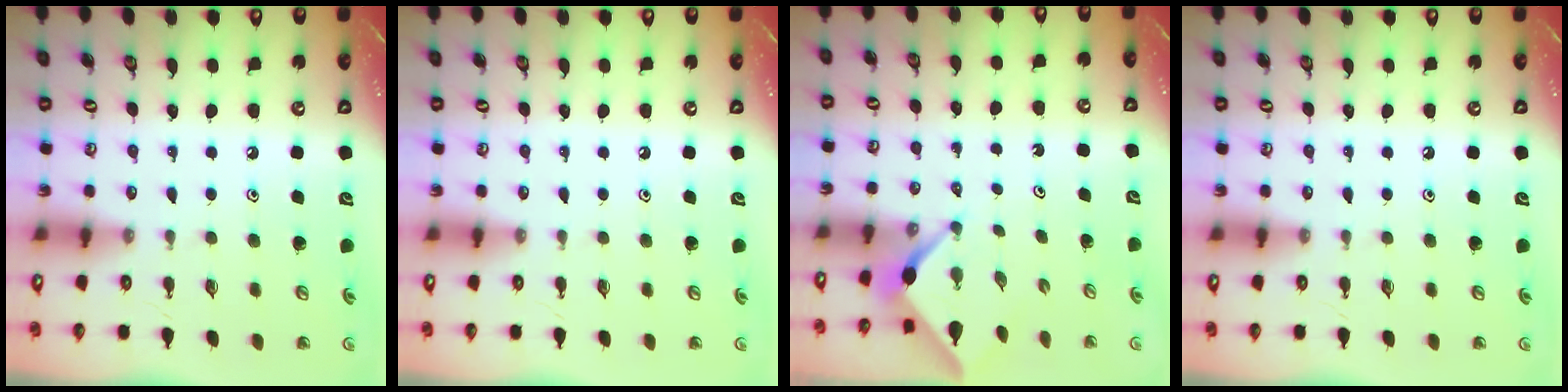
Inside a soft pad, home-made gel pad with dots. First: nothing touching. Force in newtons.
{"total": 0.0}
{"total": 2.5, "press": 2.5, "slide": 0.3}
{"total": 0.0}